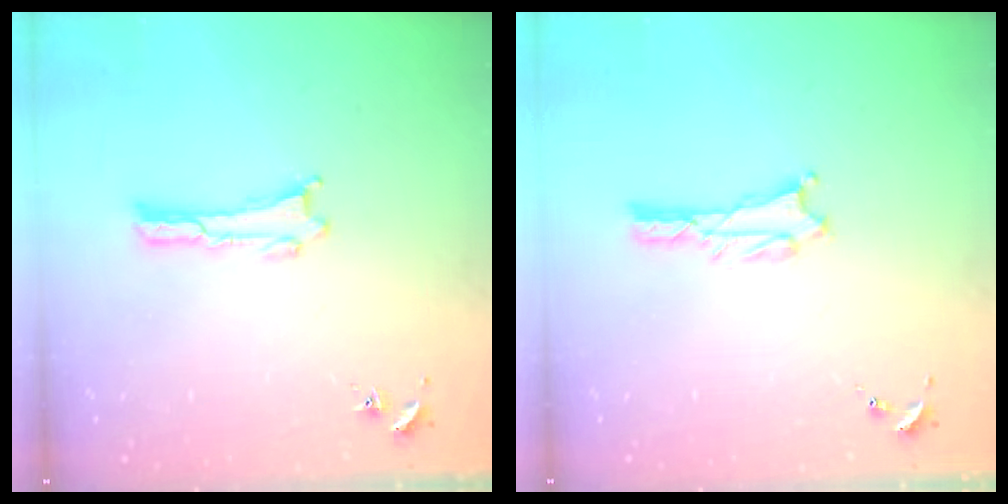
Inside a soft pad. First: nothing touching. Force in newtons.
{"total": 1.0, "press": 1.0, "slide": 0.1}